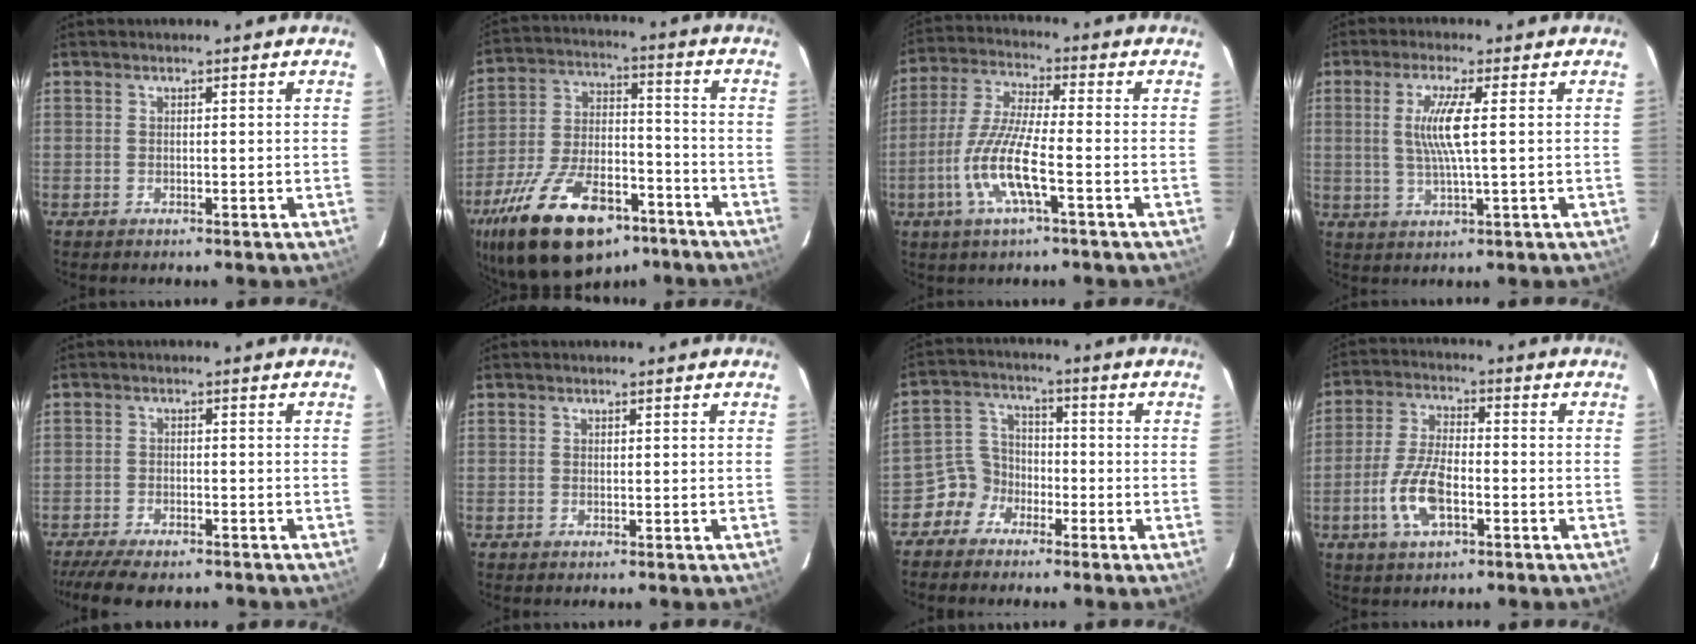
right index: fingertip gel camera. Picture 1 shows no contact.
{"total": 25.0, "force": [-15.9, 11.7, 15.3], "torque": [-0.298, -0.014, -0.250]}
{"total": 11.3, "force": [-4.0, 1.7, 10.4], "torque": [-0.224, -0.008, -0.078]}
{"total": 6.7, "force": [1.0, 0.0, 6.6], "torque": [-0.127, -0.006, 0.020]}
{"total": 9.5, "force": [-7.8, 2.6, 4.8], "torque": [-0.115, -0.027, -0.129]}
{"total": 0.0}
{"total": 5.8, "force": [-3.7, 4.4, 0.4], "torque": [-0.009, 0.032, -0.079]}
{"total": 9.6, "force": [-3.4, 4.0, 8.0], "torque": [-0.172, 0.000, -0.065]}